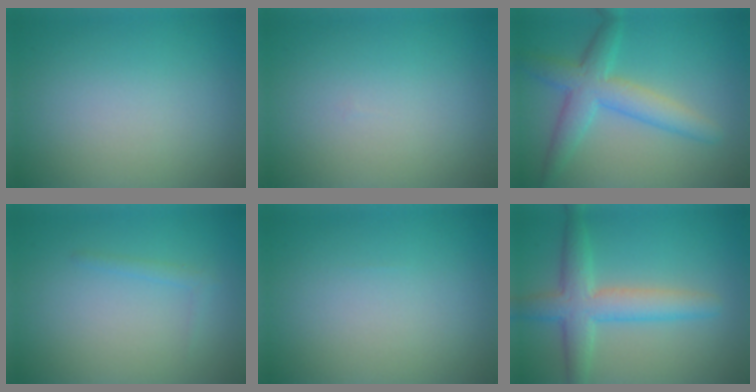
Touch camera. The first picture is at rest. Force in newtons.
{"total": 0.0}
{"total": 4.7, "press": 4.7, "slide": 0.1}
{"total": 0.8, "press": 0.8, "slide": 0.1}
{"total": 0.0}
{"total": 4.9, "press": 4.9, "slide": 0.1}